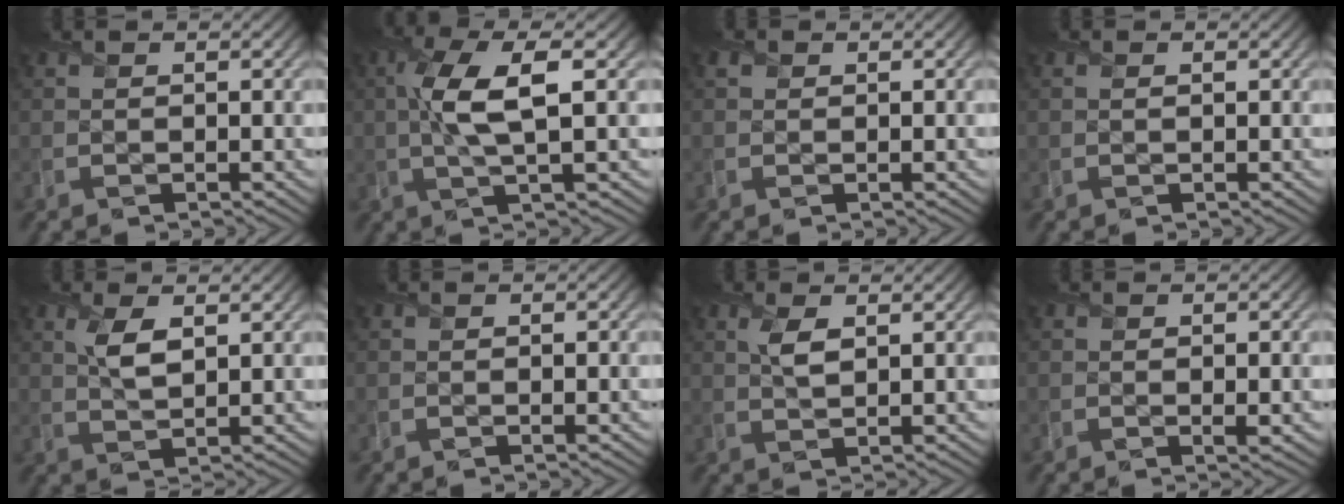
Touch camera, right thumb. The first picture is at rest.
{"total": 7.1, "force": [0.9, 1.9, 6.8], "torque": [-0.147, 0.012, 0.015]}
{"total": 0.8, "force": [0.3, 0.7, 0.2], "torque": [-0.003, -0.001, 0.004]}
{"total": 0.0}
{"total": 3.7, "force": [1.4, 1.5, 3.1], "torque": [-0.070, 0.002, 0.031]}
{"total": 0.7, "force": [-0.3, 0.3, 0.6], "torque": [-0.006, -0.003, -0.002]}
{"total": 2.6, "force": [1.0, 1.1, 2.1], "torque": [-0.050, 0.002, 0.022]}
{"total": 1.6, "force": [-0.4, 0.7, 1.3], "torque": [-0.017, -0.007, -0.004]}